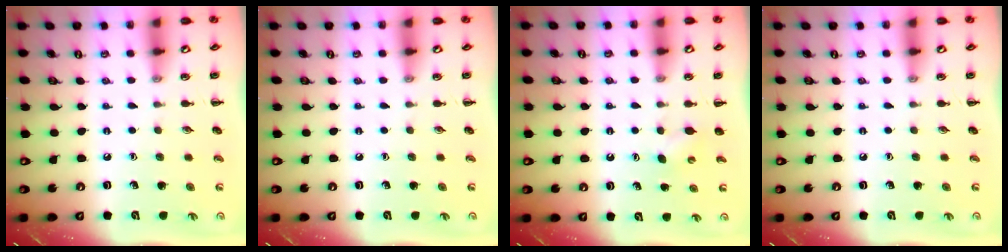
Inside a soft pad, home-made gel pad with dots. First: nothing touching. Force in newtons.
{"total": 0.0}
{"total": 2.9, "press": 2.9, "slide": 0.6}
{"total": 0.0}